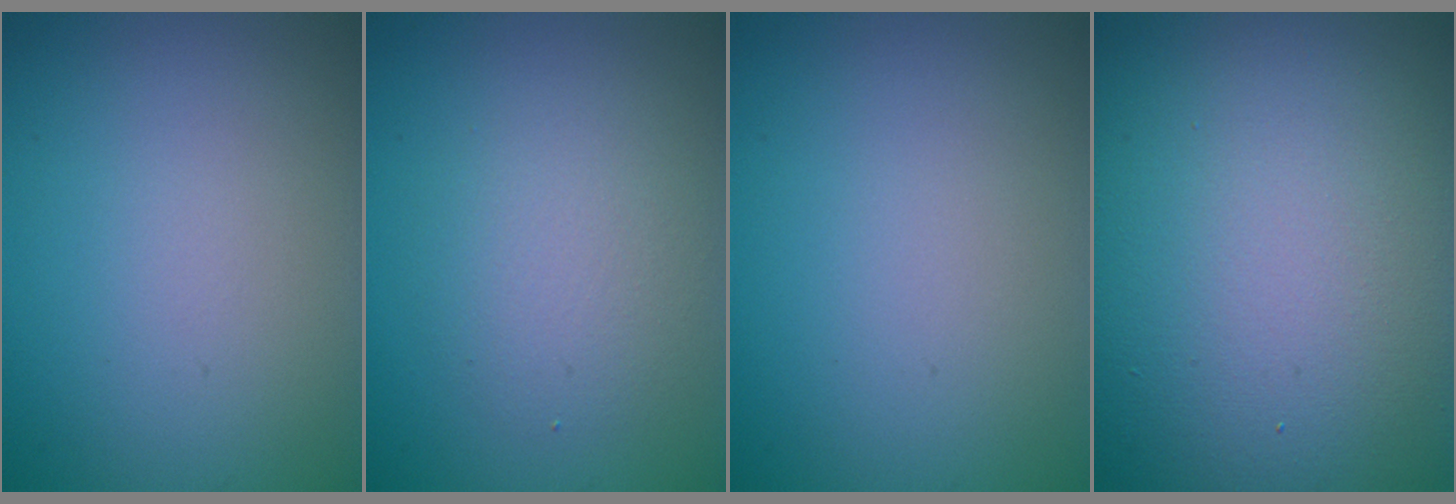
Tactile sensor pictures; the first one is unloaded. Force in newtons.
{"total": 2.9, "press": 2.9, "slide": 0.0}
{"total": 0.0}
{"total": 21.2, "press": 21.2, "slide": 1.7}